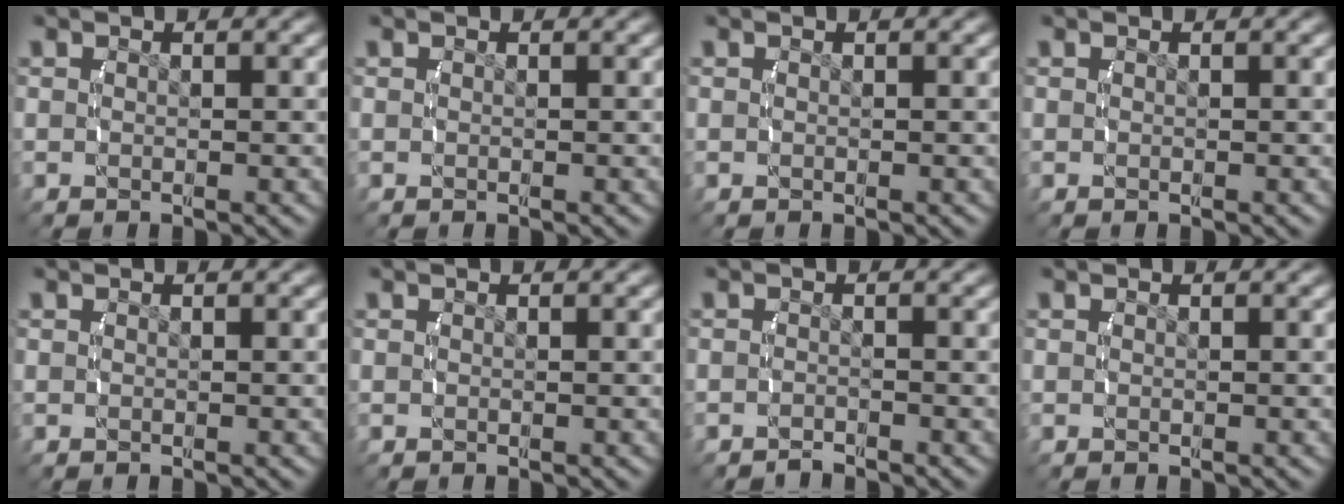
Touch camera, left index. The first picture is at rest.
{"total": 0.0}
{"total": 0.0}
{"total": 0.0}
{"total": 0.0}
{"total": 0.0}
{"total": 1.1, "force": [-1.1, -0.2, -0.2], "torque": [-0.003, -0.004, -0.020]}
{"total": 0.0}